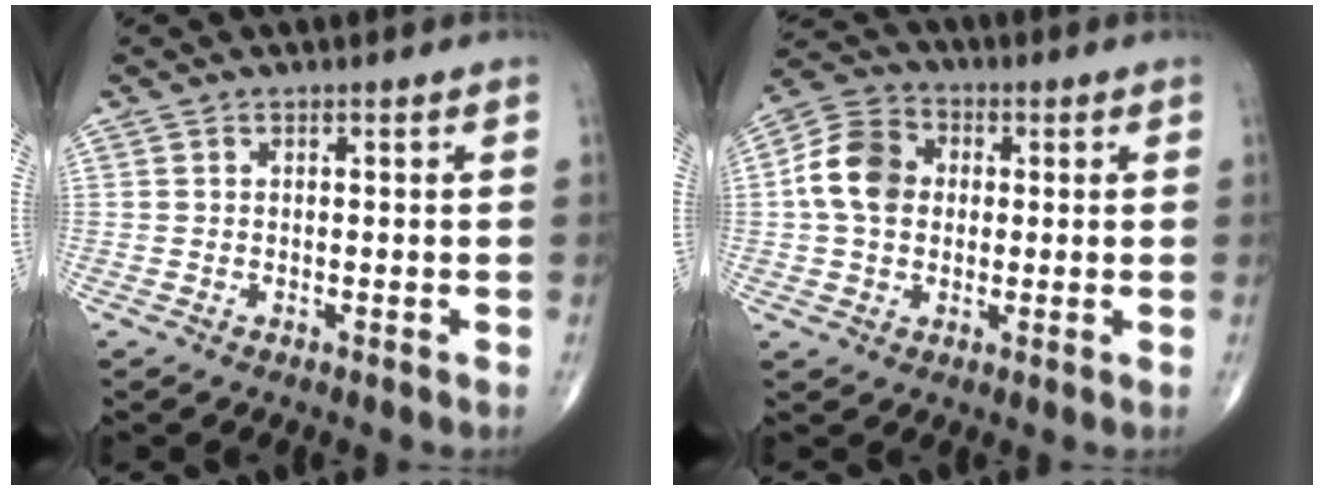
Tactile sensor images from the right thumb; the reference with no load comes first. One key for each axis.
{"total": 10.1, "fx": 0.8, "fy": 7.9, "fz": 6.3, "tx": -0.106, "ty": 0.020, "tz": 0.003}